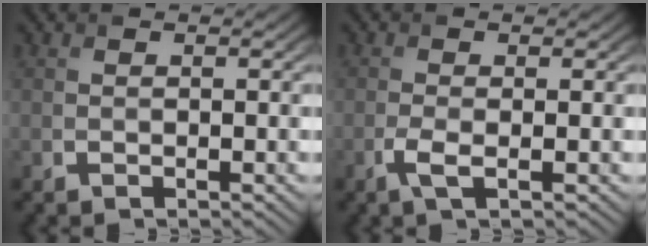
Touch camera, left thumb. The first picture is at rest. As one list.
[{"total": 2.1, "force": [-0.8, 0.5, 1.8], "torque": [-0.046, -0.001, -0.023]}]